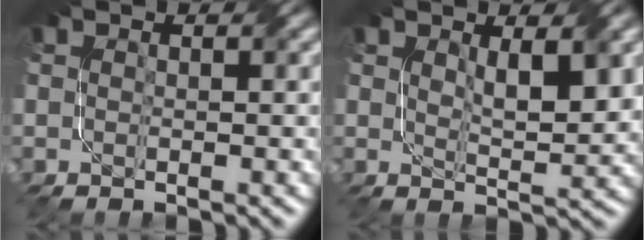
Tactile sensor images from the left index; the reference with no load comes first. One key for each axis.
{"total": 3.5, "fx": 1.4, "fy": 1.0, "fz": 3.0, "tx": -0.055, "ty": -0.007, "tz": 0.027}